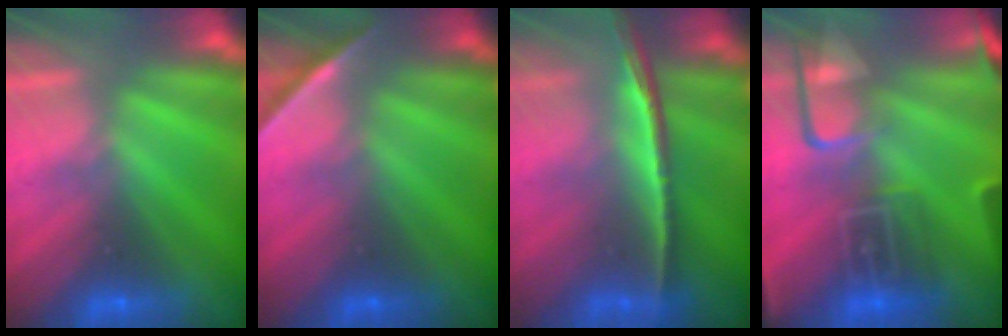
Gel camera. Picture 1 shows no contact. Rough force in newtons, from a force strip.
{"total": 1.6}
{"total": 1.3}
{"total": 7.3}